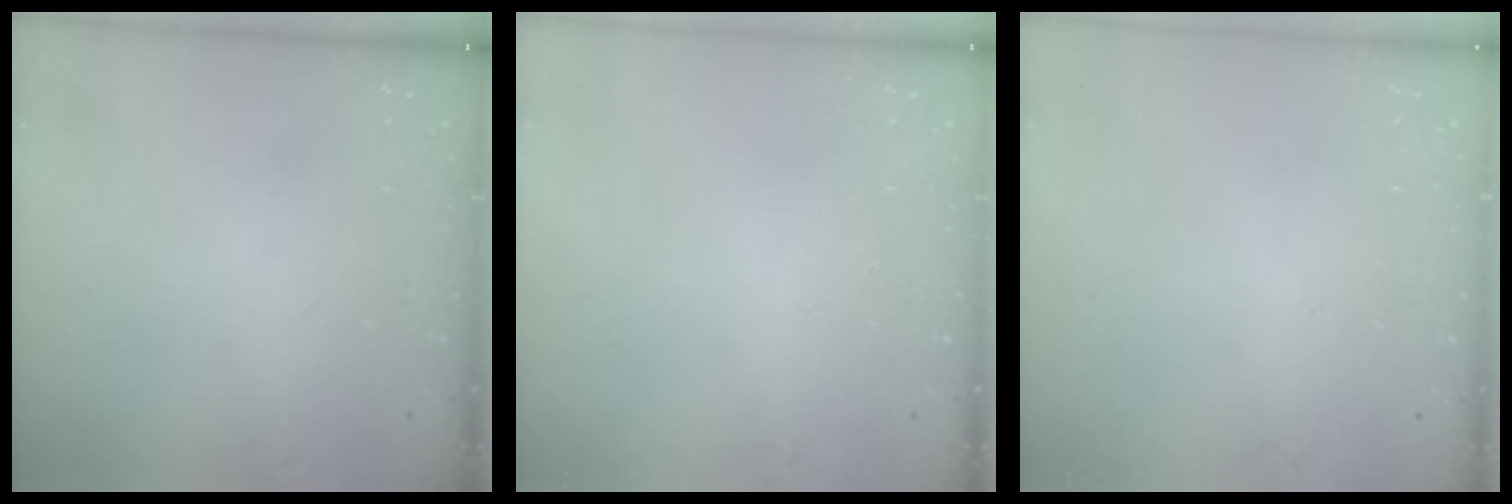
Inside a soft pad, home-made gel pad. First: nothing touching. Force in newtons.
{"total": 0.0}
{"total": 0.0}